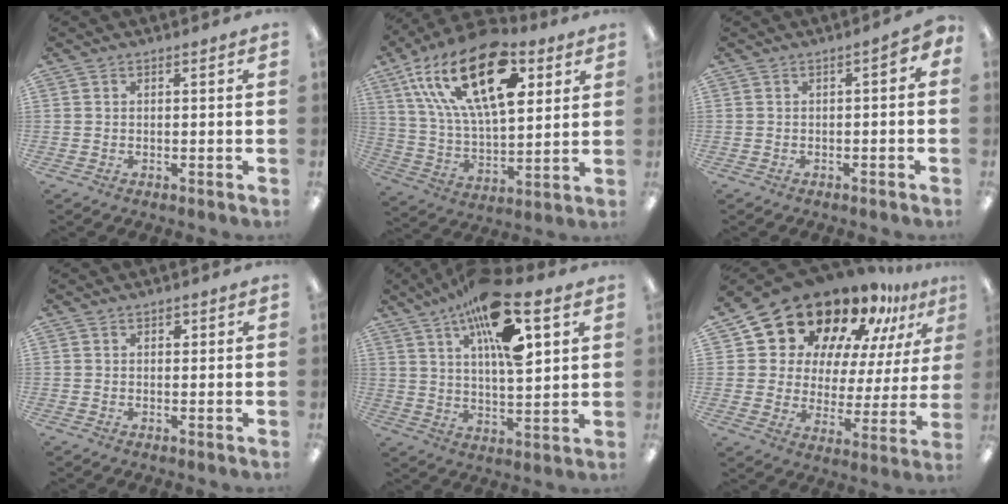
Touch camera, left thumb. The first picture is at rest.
{"total": 25.7, "force": [12.1, 12.8, 18.7], "torque": [-0.342, -0.044, 0.206]}
{"total": 1.8, "force": [-1.0, 1.0, 1.0], "torque": [-0.019, 0.007, -0.020]}
{"total": 1.5, "force": [0.8, 1.0, 0.7], "torque": [-0.007, 0.001, 0.012]}
{"total": 18.2, "force": [9.5, 6.5, 14.1], "torque": [-0.233, -0.032, 0.155]}
{"total": 20.3, "force": [16.5, 9.5, 7.0], "torque": [-0.142, -0.127, 0.297]}